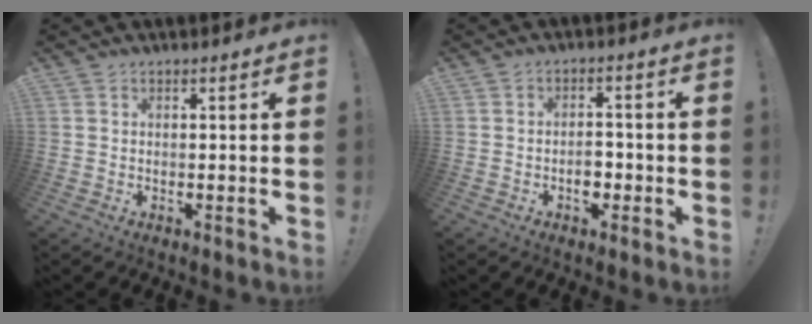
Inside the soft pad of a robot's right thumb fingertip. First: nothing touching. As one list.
[{"total": 4.9, "force": [-1.8, 3.3, 3.1], "torque": [-0.041, 0.010, -0.031]}]